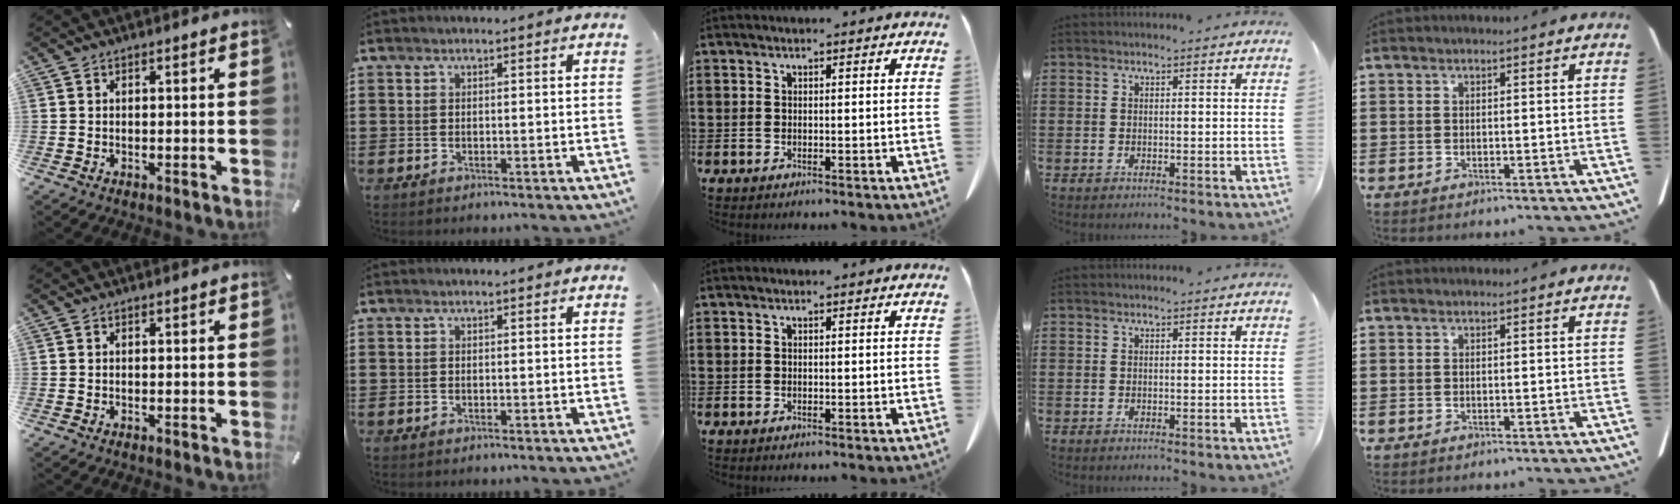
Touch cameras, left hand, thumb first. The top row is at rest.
{}